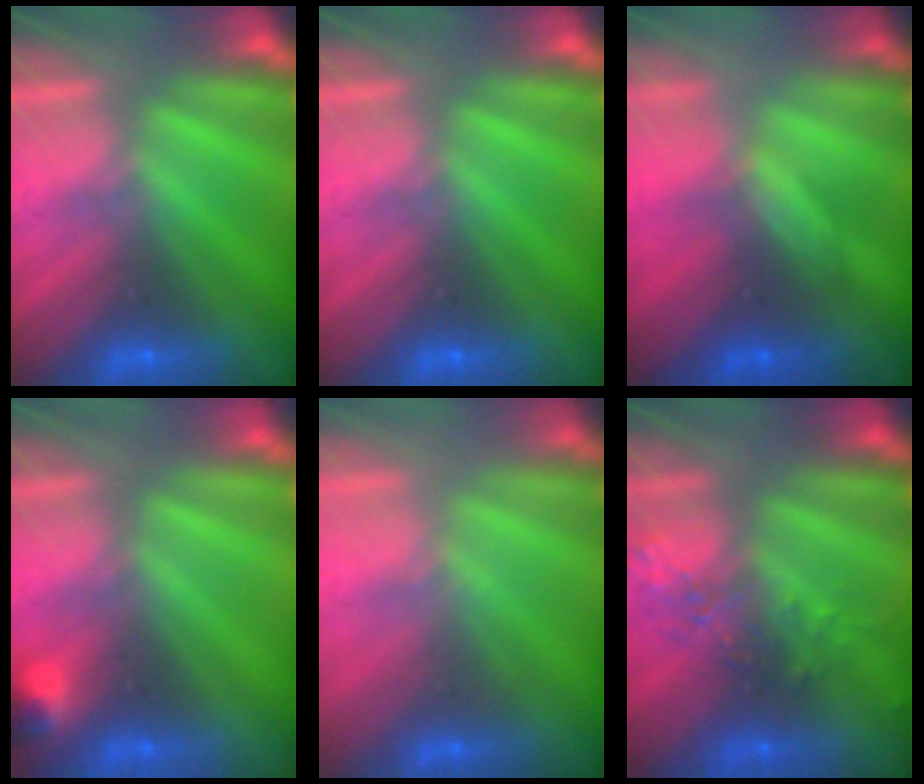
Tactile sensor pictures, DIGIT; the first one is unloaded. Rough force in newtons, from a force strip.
{"total": 0.0}
{"total": 1.6}
{"total": 3.1}
{"total": 2.1}
{"total": 2.4}